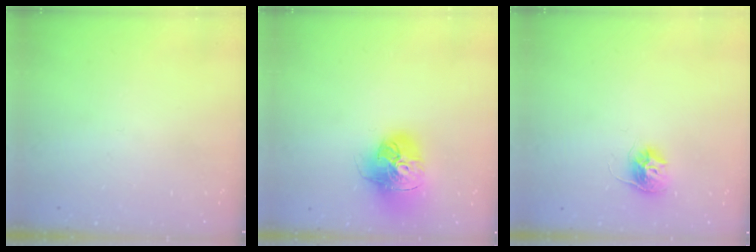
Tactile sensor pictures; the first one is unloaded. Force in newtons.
{"total": 17.5, "press": 17.4, "slide": 1.9}
{"total": 10.0, "press": 10.0, "slide": 0.6}